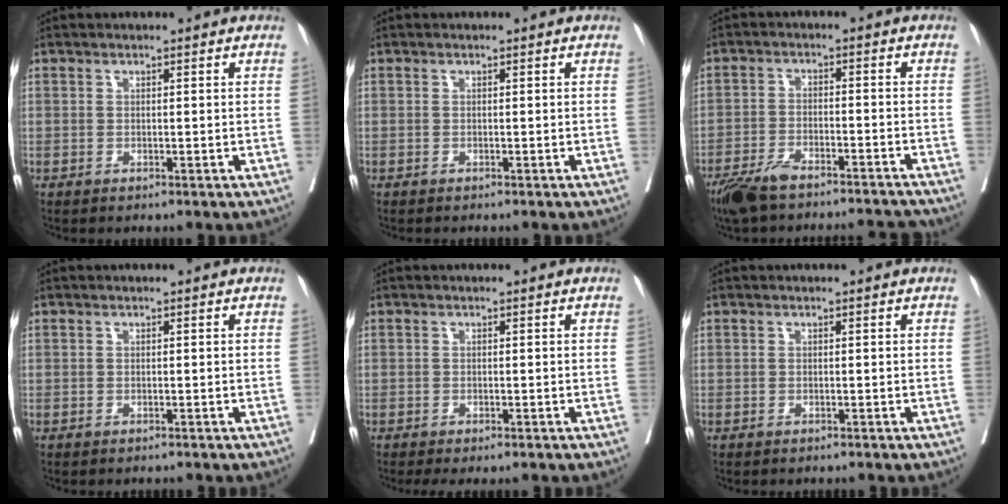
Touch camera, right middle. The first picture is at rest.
{"total": 0.7, "force": [-0.7, 0.1, 0.2], "torque": [-0.006, -0.002, -0.013]}
{"total": 10.7, "force": [-9.6, 1.3, 4.5], "torque": [-0.076, 0.000, -0.155]}
{"total": 1.6, "force": [-1.4, 0.5, 0.4], "torque": [-0.009, -0.004, -0.020]}
{"total": 2.7, "force": [-2.2, 1.0, 1.2], "torque": [-0.011, -0.007, -0.030]}
{"total": 1.5, "force": [-1.4, 0.5, 0.4], "torque": [-0.010, -0.004, -0.019]}